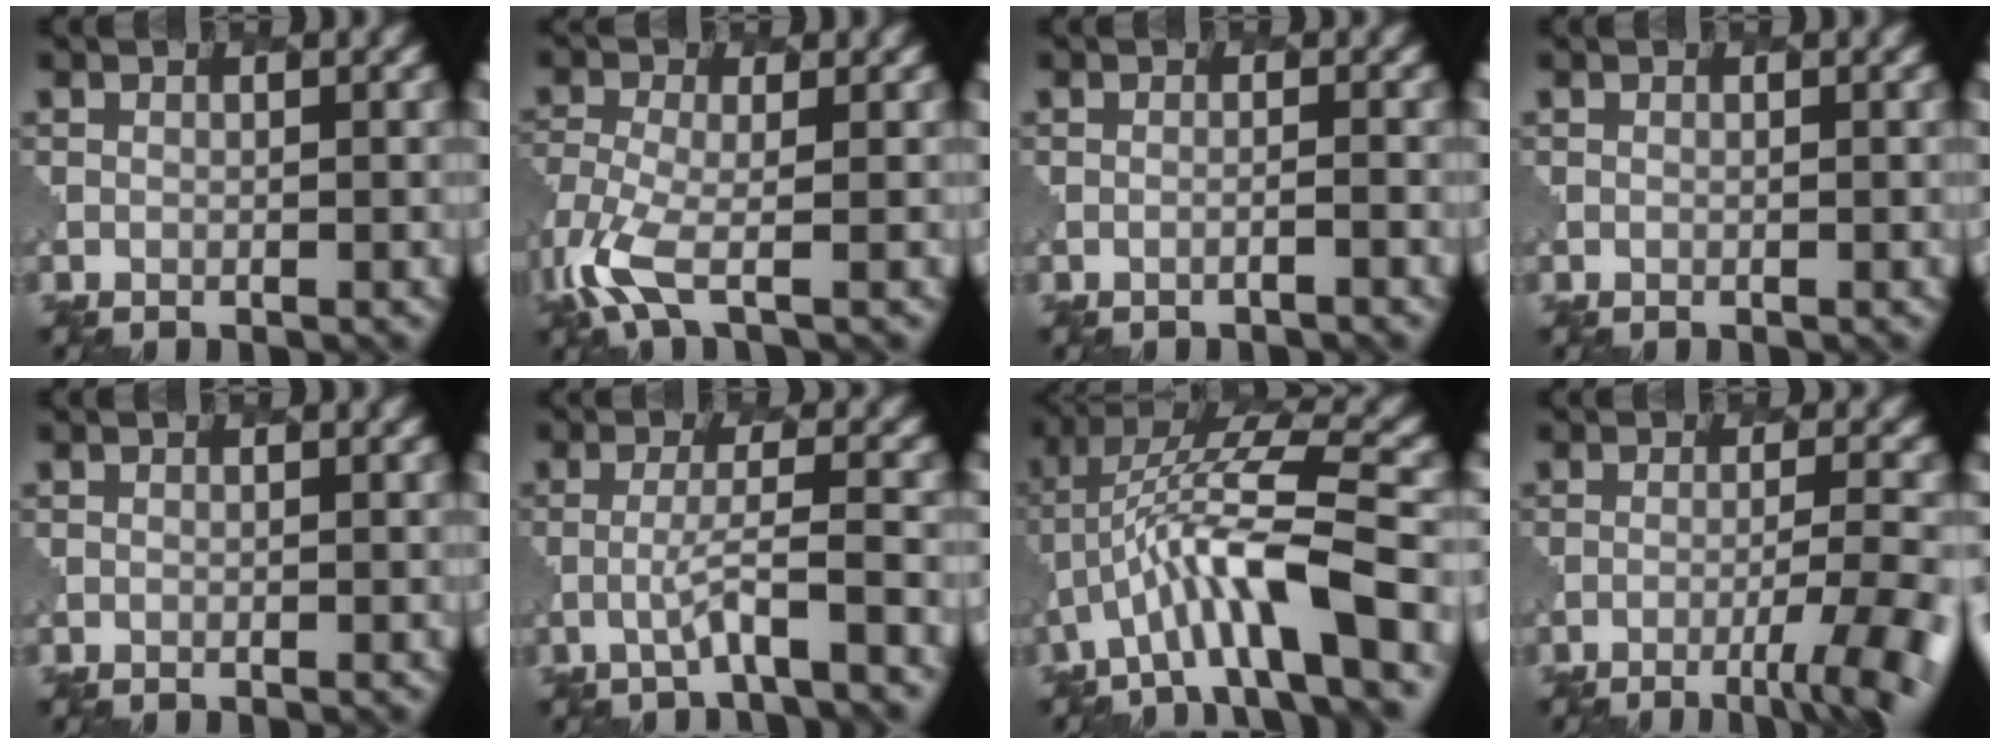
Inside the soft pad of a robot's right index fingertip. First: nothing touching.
{"total": 4.7, "force": [-2.3, 1.5, 3.7], "torque": [-0.100, -0.014, -0.060]}
{"total": 0.8, "force": [-0.4, 0.1, 0.6], "torque": [-0.001, 0.001, -0.018]}
{"total": 0.0}
{"total": 0.0}
{"total": 2.8, "force": [-0.8, 0.1, 2.6], "torque": [-0.047, 0.010, -0.025]}
{"total": 8.2, "force": [-2.7, 1.8, 7.5], "torque": [-0.142, 0.020, -0.049]}
{"total": 5.5, "force": [-2.7, 0.9, 4.7], "torque": [-0.068, 0.003, -0.044]}